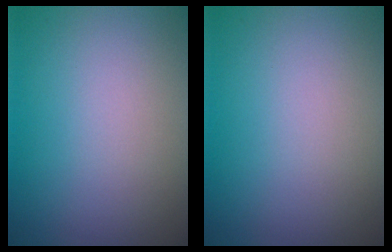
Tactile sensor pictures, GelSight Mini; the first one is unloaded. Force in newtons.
{"total": 0.0}